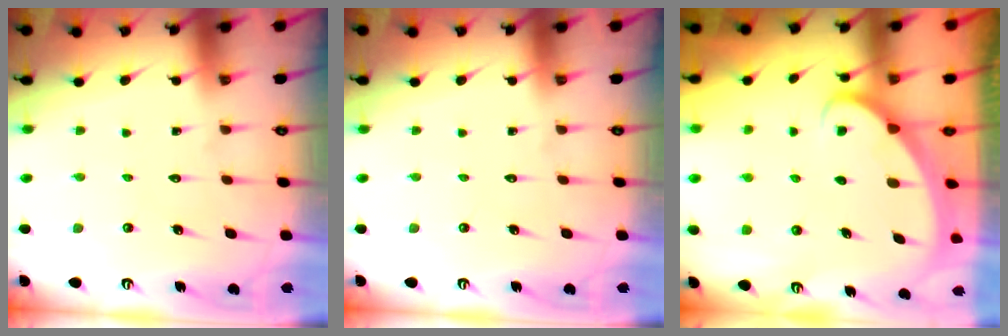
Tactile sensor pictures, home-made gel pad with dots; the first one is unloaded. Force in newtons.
{"total": 0.0}
{"total": 2.3, "press": 2.3, "slide": 0.3}